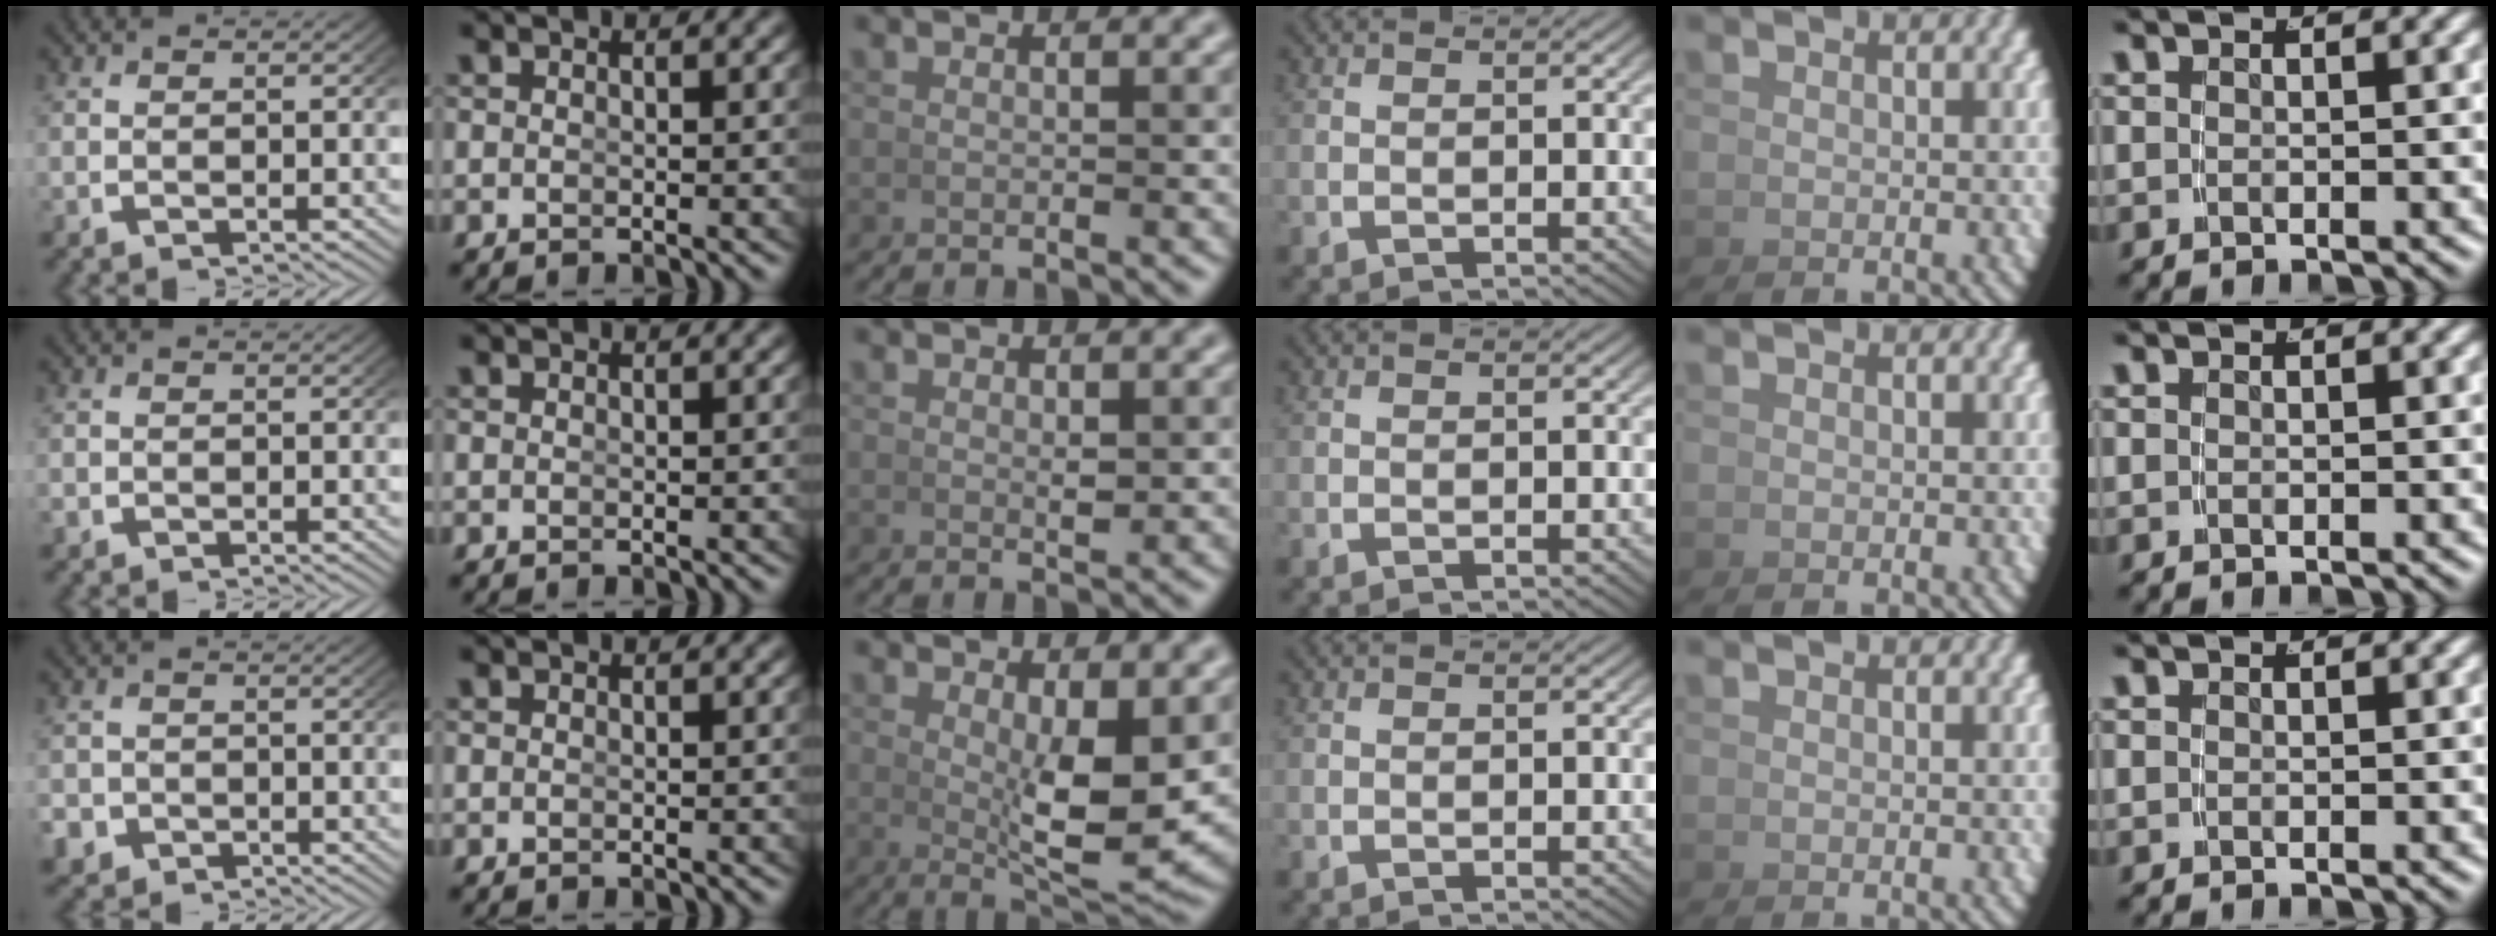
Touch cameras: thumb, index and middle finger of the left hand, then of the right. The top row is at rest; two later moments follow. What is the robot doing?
{"motion": "lift_and_place", "object": "dispenser bottle"}